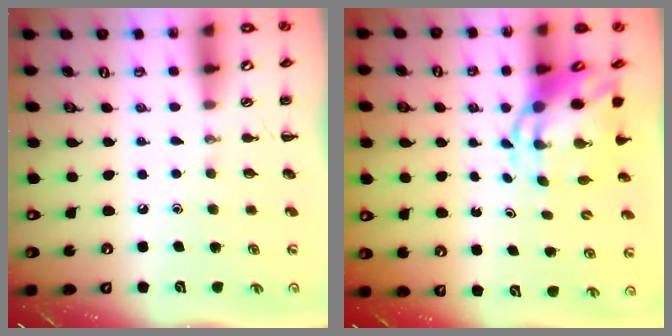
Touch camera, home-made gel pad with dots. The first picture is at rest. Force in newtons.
{"total": 6.0, "press": 5.8, "slide": 1.5}